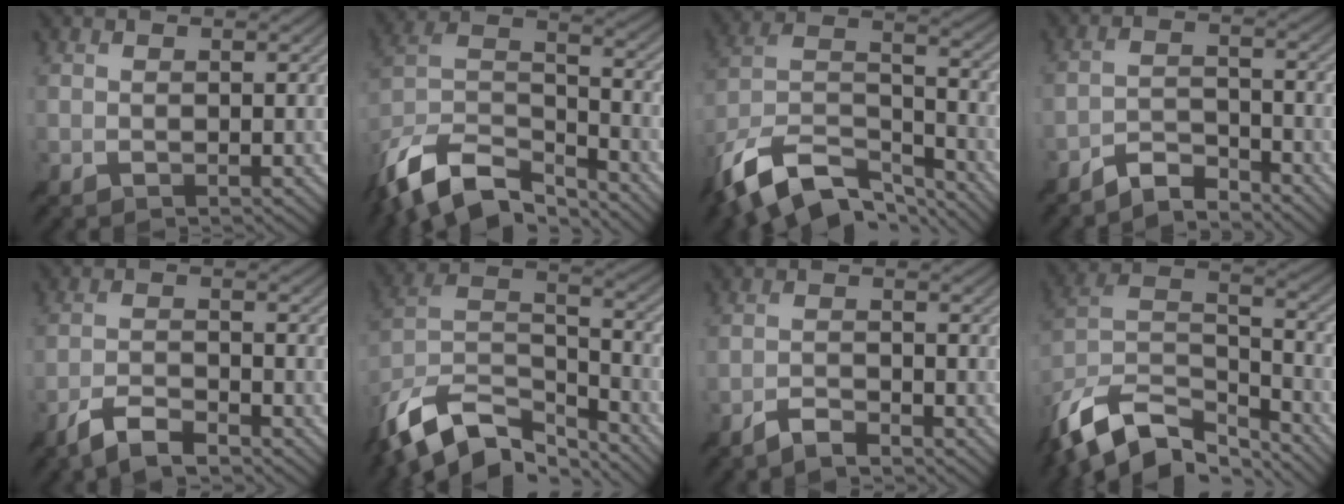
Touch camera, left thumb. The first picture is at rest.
{"total": 14.5, "force": [-11.1, 5.8, 7.4], "torque": [-0.189, -0.009, -0.200]}
{"total": 15.5, "force": [-11.1, 6.8, 8.3], "torque": [-0.211, -0.011, -0.196]}
{"total": 4.4, "force": [-4.1, 0.9, 1.4], "torque": [-0.025, 0.003, -0.085]}
{"total": 5.1, "force": [-4.0, 1.2, 2.9], "torque": [-0.060, -0.001, -0.081]}
{"total": 14.9, "force": [-10.6, 6.9, 7.9], "torque": [-0.209, -0.011, -0.180]}
{"total": 2.7, "force": [-2.3, 0.5, 1.3], "torque": [-0.026, 0.001, -0.051]}
{"total": 15.0, "force": [-10.7, 6.9, 8.0], "torque": [-0.212, -0.012, -0.180]}